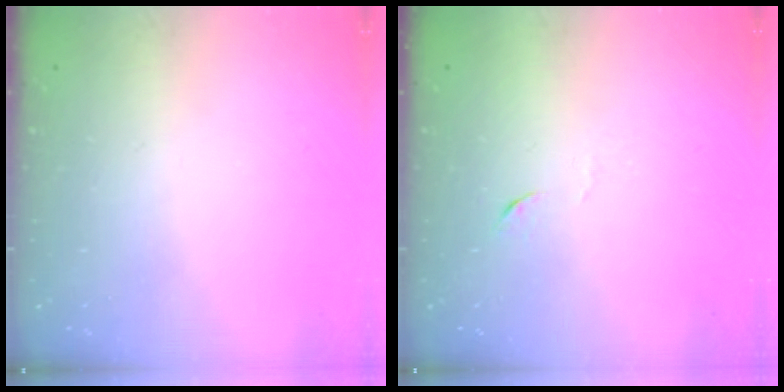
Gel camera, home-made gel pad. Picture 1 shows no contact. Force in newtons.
{"total": 4.0, "press": 4.0, "slide": 0.6}